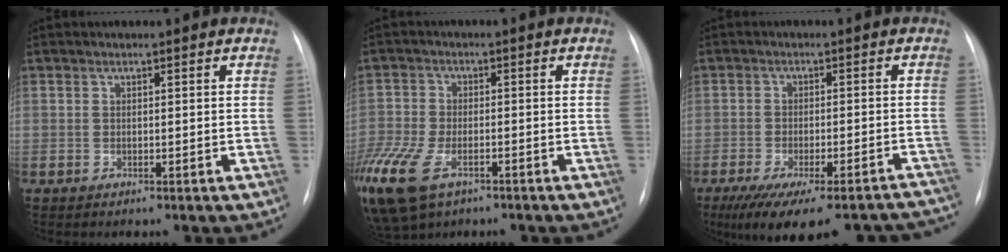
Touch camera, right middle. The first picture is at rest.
{"total": 18.8, "force": [-10.3, 10.6, 11.6], "torque": [-0.350, -0.032, -0.179]}
{"total": 19.9, "force": [-16.9, 4.9, 9.3], "torque": [-0.106, 0.000, -0.218]}